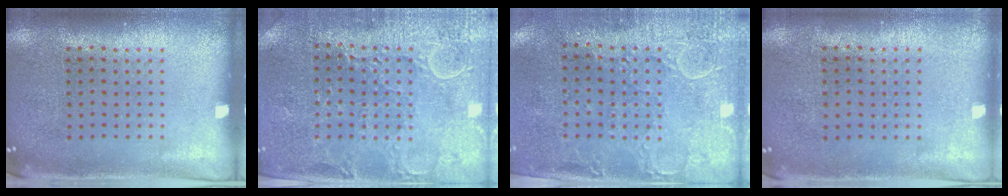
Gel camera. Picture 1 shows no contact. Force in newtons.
{"total": 2.9, "press": 2.9, "slide": 0.4}
{"total": 3.0, "press": 2.3, "slide": 1.9}
{"total": 0.0}